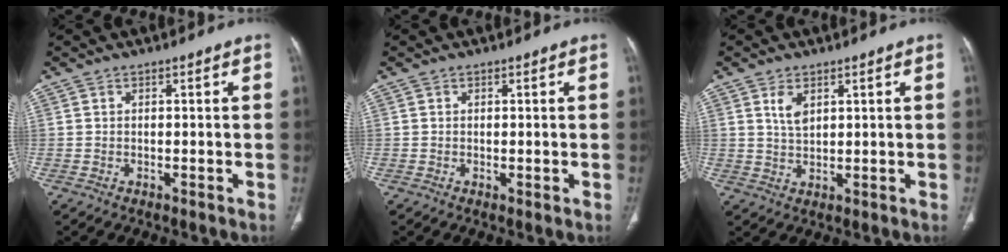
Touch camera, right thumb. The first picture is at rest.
{"total": 0.6, "force": [0.0, 0.2, 0.5], "torque": [-0.013, -0.004, 0.001]}
{"total": 3.6, "force": [1.7, 2.0, 2.5], "torque": [-0.041, -0.009, 0.038]}